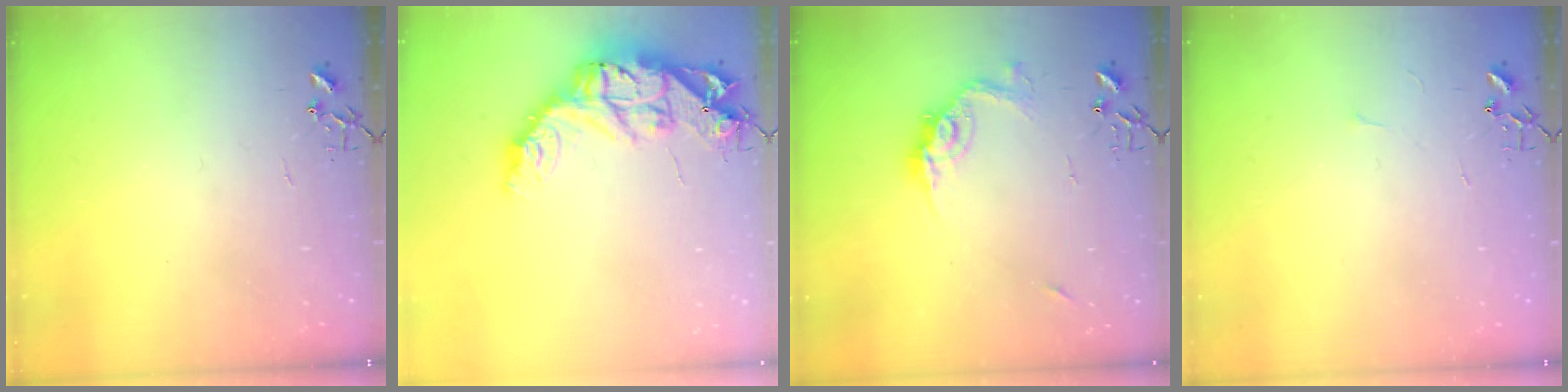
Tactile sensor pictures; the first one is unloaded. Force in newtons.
{"total": 15.6, "press": 15.5, "slide": 1.3}
{"total": 13.4, "press": 13.4, "slide": 1.1}
{"total": 2.7, "press": 2.6, "slide": 0.4}